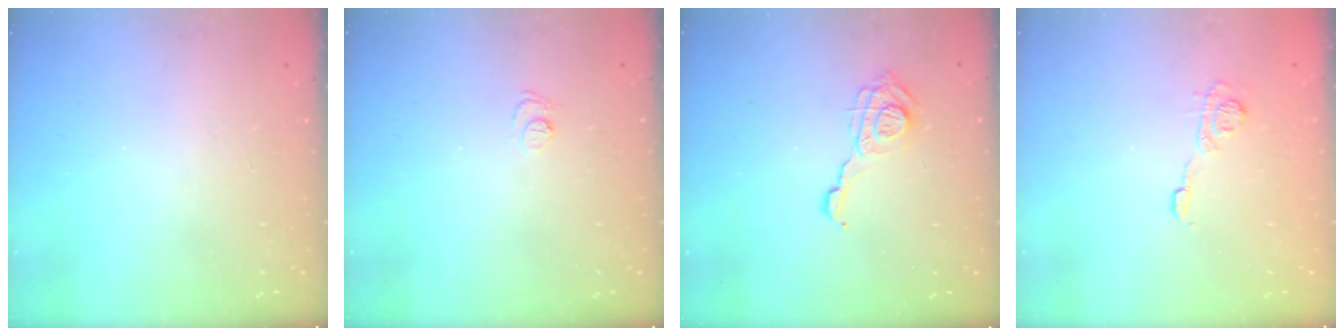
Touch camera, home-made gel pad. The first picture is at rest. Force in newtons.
{"total": 4.8, "press": 4.8, "slide": 0.4}
{"total": 10.4, "press": 10.4, "slide": 0.4}
{"total": 7.8, "press": 7.8, "slide": 0.6}